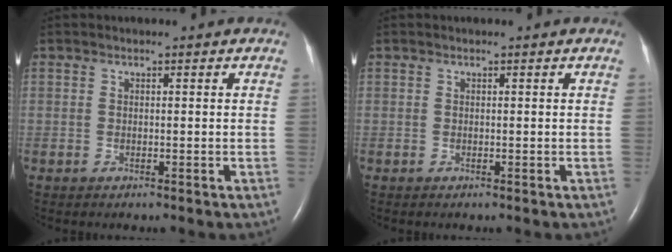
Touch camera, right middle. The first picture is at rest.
{"total": 0.0}